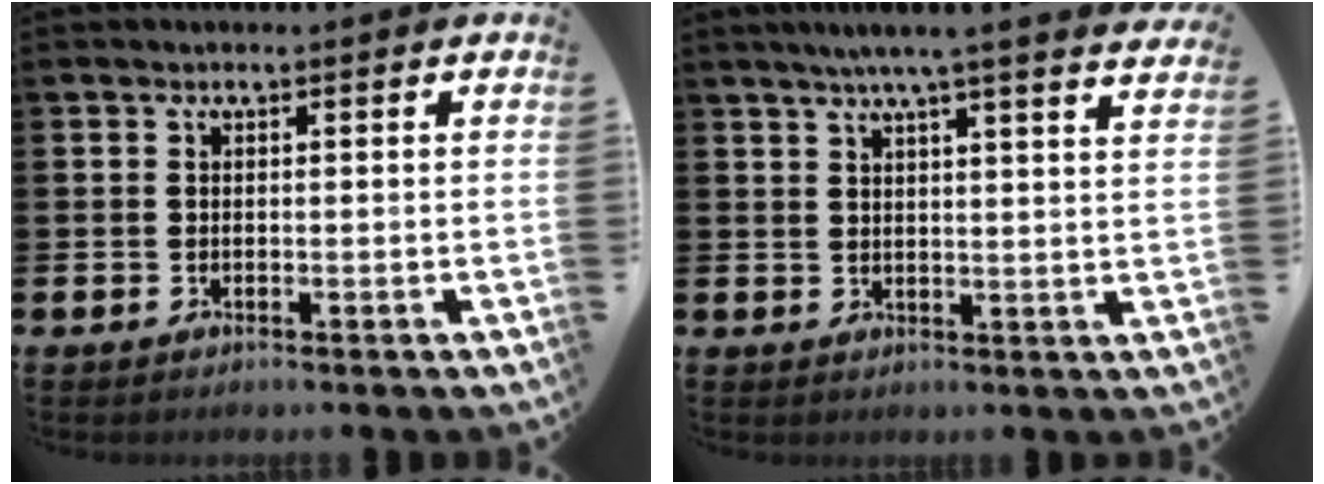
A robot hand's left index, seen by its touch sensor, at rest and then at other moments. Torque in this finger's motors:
{"motor_torque": [0.83, -0.96, 0.50, 0.19]}